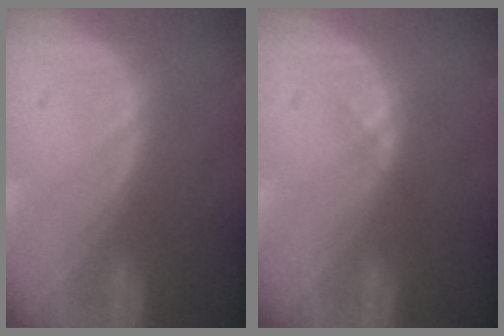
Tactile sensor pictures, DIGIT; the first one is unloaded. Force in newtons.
{"total": 0.6, "press": 0.6, "slide": 0.1}